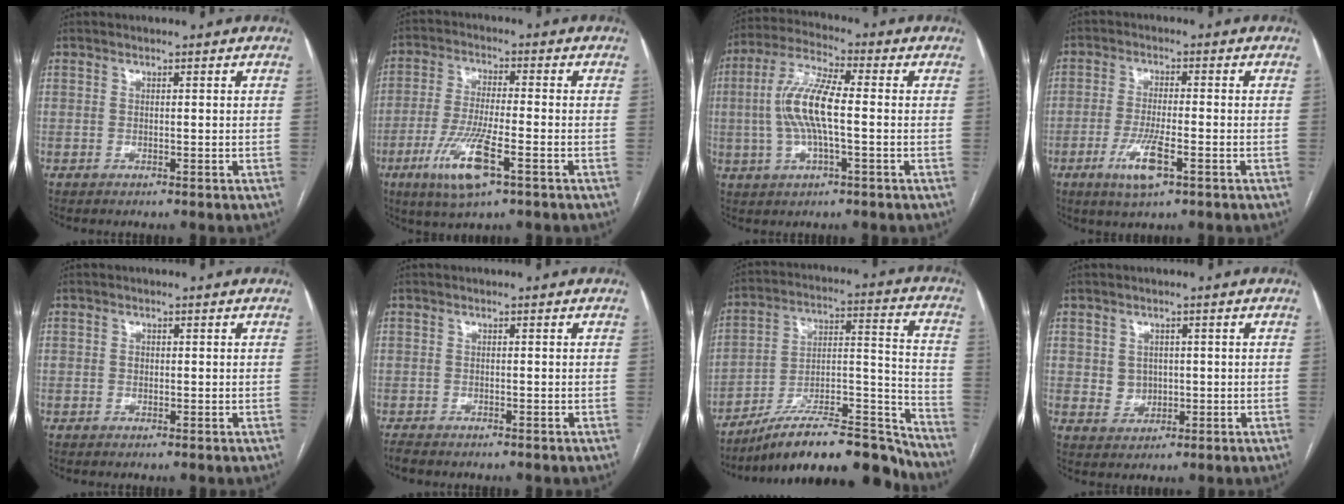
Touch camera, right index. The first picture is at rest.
{"total": 10.5, "force": [-4.7, 1.6, 9.2], "torque": [-0.189, -0.020, -0.083]}
{"total": 10.5, "force": [-0.4, 2.2, 10.2], "torque": [-0.216, 0.011, -0.012]}
{"total": 6.8, "force": [-3.0, 1.2, 6.0], "torque": [-0.120, -0.012, -0.051]}
{"total": 1.2, "force": [0.0, 1.0, 0.6], "torque": [-0.014, 0.009, 0.002]}
{"total": 2.2, "force": [-2.0, 0.5, 0.8], "torque": [-0.019, -0.006, -0.029]}
{"total": 22.2, "force": [-19.1, 3.4, 10.8], "torque": [-0.130, 0.037, -0.310]}
{"total": 3.4, "force": [0.3, 3.1, 1.2], "torque": [-0.015, 0.006, 0.013]}